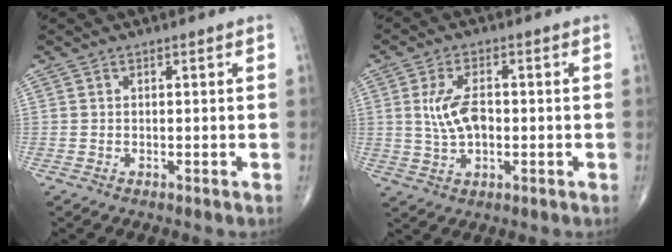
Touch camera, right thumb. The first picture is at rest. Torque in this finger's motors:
{"motor_torque": [-0.04, 0.39, 0.76, 0.07, 0.10]}